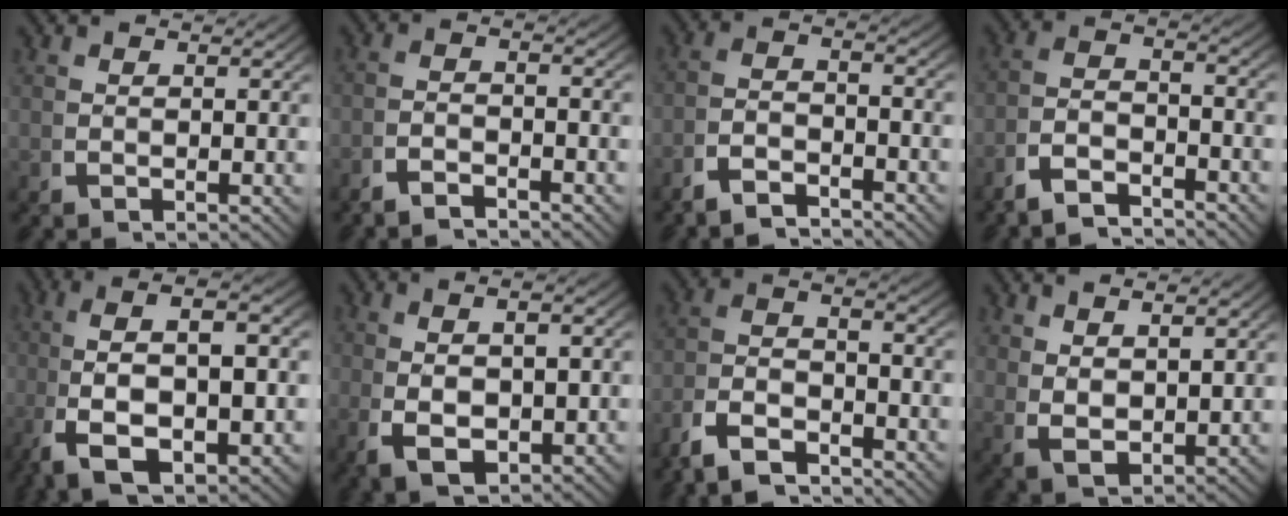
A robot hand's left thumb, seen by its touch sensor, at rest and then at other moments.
{"total": 2.3, "force": [-2.2, 0.3, 0.8], "torque": [-0.011, -0.003, -0.048]}
{"total": 3.3, "force": [-2.6, 1.0, 1.8], "torque": [-0.030, -0.009, -0.052]}
{"total": 4.1, "force": [-2.7, 1.7, 2.5], "torque": [-0.043, -0.012, -0.053]}
{"total": 10.5, "force": [-0.9, 5.1, 9.1], "torque": [-0.188, -0.018, 0.001]}
{"total": 6.3, "force": [-1.1, 3.6, 5.1], "torque": [-0.107, -0.022, 0.004]}
{"total": 5.4, "force": [-3.0, 2.8, 3.5], "torque": [-0.065, -0.013, -0.057]}
{"total": 4.0, "force": [1.1, 2.3, 3.1], "torque": [-0.075, -0.020, 0.042]}